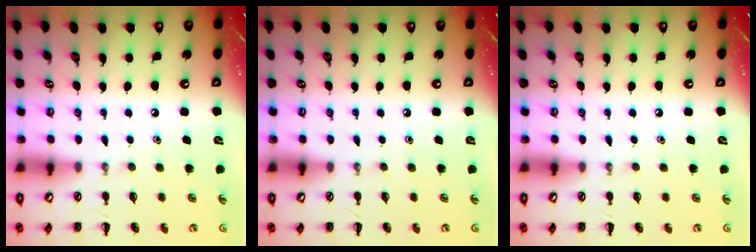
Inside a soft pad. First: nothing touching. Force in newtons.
{"total": 0.0}
{"total": 0.0}